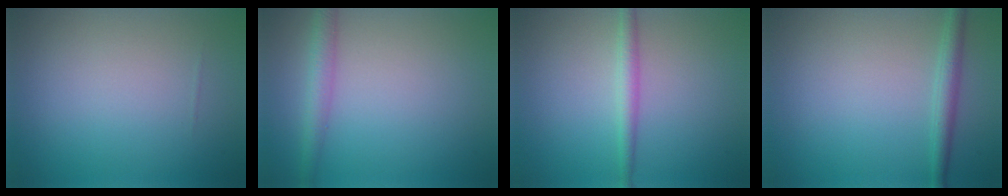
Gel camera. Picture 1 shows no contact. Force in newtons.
{"total": 2.4, "press": 2.4, "slide": 0.2}
{"total": 2.0, "press": 2.0, "slide": 0.0}
{"total": 2.2, "press": 2.2, "slide": 0.1}